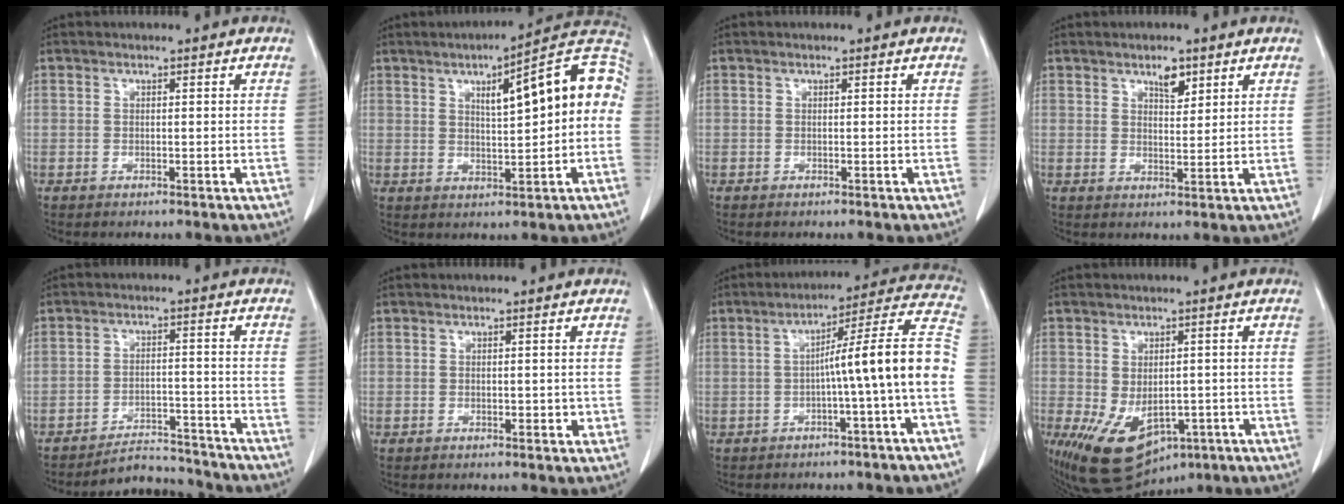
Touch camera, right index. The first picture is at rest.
{"total": 13.6, "force": [2.1, 2.7, 13.2], "torque": [-0.175, 0.038, 0.026]}
{"total": 0.0}
{"total": 3.3, "force": [2.2, 1.3, 2.1], "torque": [-0.033, -0.002, 0.038]}
{"total": 7.5, "force": [-7.3, 1.4, -0.1], "torque": [0.005, 0.018, -0.113]}
{"total": 1.4, "force": [-0.2, 0.9, 1.1], "torque": [-0.013, 0.001, 0.001]}
{"total": 12.6, "force": [-2.4, -1.6, 12.2], "torque": [-0.160, 0.035, -0.039]}
{"total": 12.9, "force": [-5.9, 8.0, 8.2], "torque": [-0.151, -0.016, -0.073]}